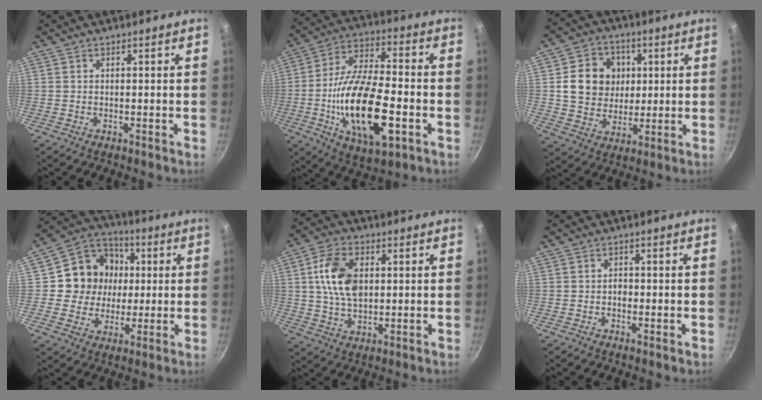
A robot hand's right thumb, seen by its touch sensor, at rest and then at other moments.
{"total": 21.3, "force": [-5.2, 9.0, 18.6], "torque": [-0.333, 0.021, -0.094]}
{"total": 12.8, "force": [2.2, 11.1, 5.9], "torque": [-0.069, 0.004, 0.038]}
{"total": 13.8, "force": [1.5, 12.7, 5.3], "torque": [-0.059, 0.018, 0.014]}
{"total": 11.8, "force": [1.9, 7.5, 8.9], "torque": [-0.147, 0.004, 0.030]}
{"total": 1.5, "force": [-0.4, 1.1, 1.0], "torque": [-0.015, 0.003, -0.010]}